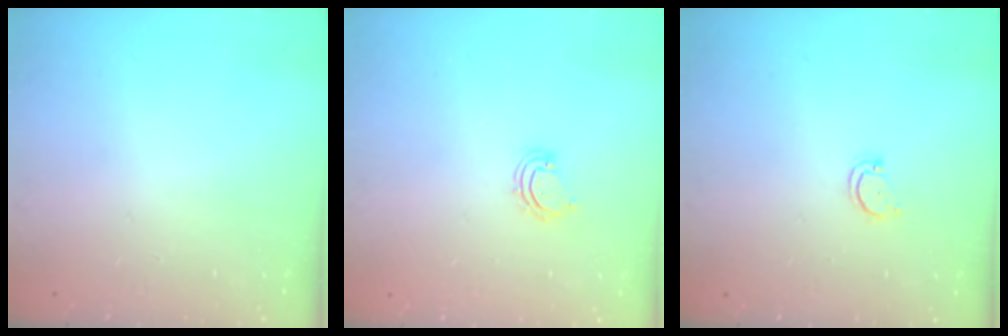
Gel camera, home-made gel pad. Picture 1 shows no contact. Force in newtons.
{"total": 3.7, "press": 3.6, "slide": 0.5}
{"total": 2.9, "press": 2.9, "slide": 0.4}